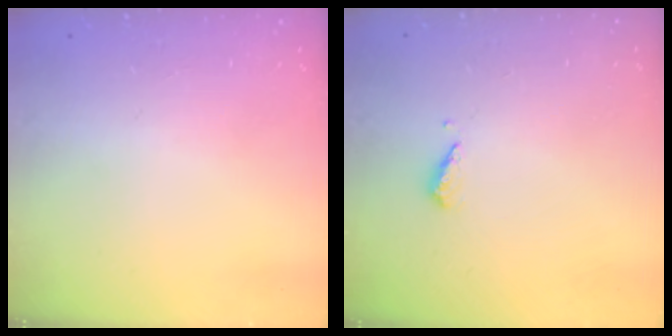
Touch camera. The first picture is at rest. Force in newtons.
{"total": 4.4, "press": 4.4, "slide": 0.5}